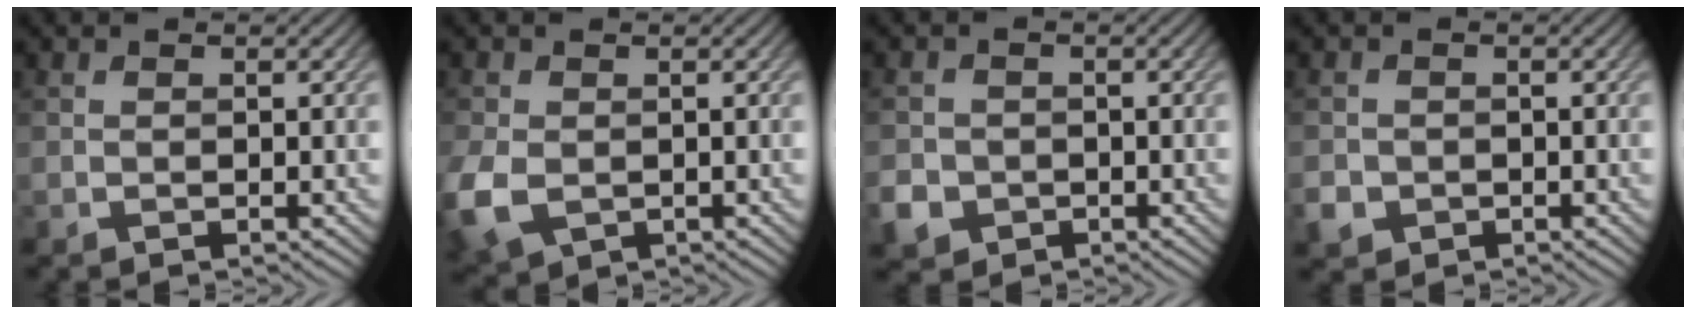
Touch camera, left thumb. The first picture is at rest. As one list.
[{"total": 6.2, "force": [-1.5, 4.5, 4.0], "torque": [-0.119, -0.018, -0.030]}, {"total": 3.8, "force": [-1.7, 3.2, 1.2], "torque": [-0.034, -0.011, -0.038]}, {"total": 2.7, "force": [-1.2, 2.3, 0.8], "torque": [-0.023, -0.010, -0.027]}]